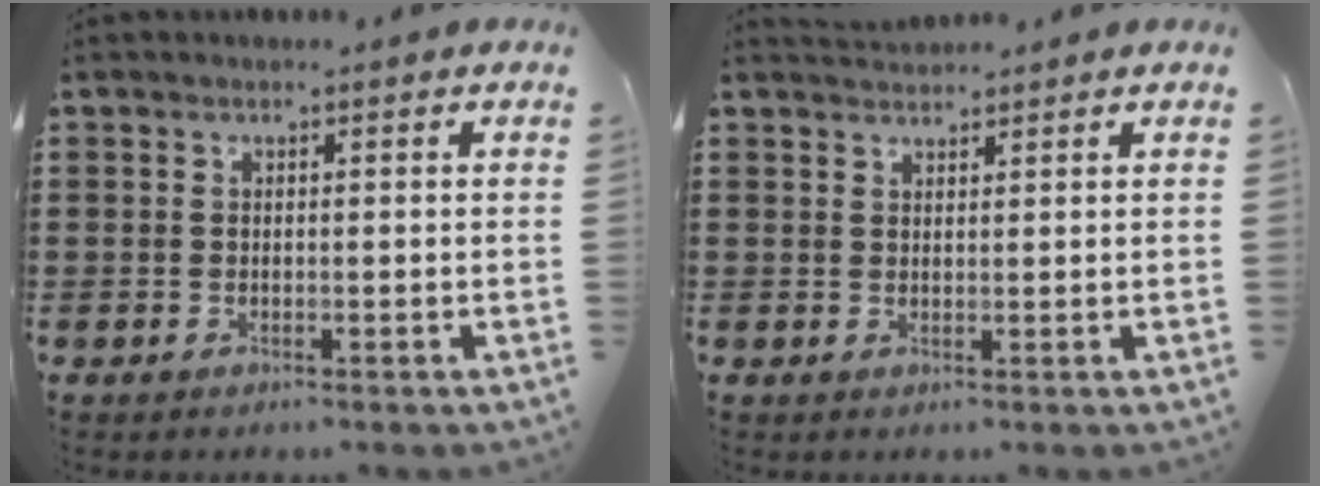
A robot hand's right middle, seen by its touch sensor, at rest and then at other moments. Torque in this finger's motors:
{"motor_torque": [-0.07, -0.08, -0.05, -0.03]}